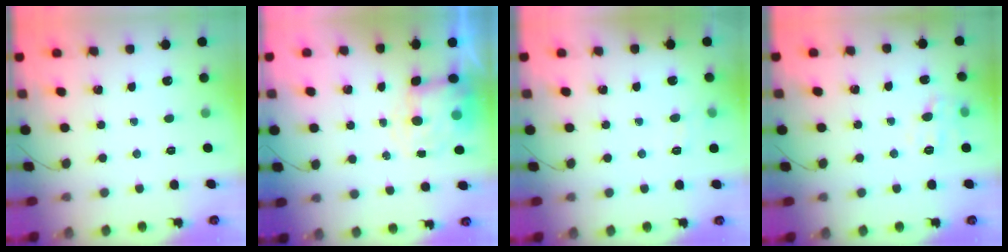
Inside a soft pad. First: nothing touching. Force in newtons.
{"total": 7.3, "press": 7.2, "slide": 1.4}
{"total": 7.1, "press": 6.9, "slide": 1.8}
{"total": 7.0, "press": 6.9, "slide": 0.7}